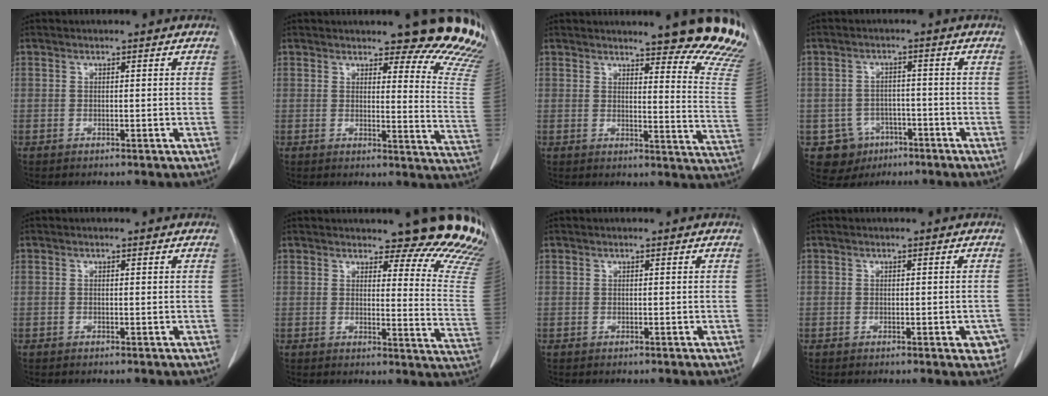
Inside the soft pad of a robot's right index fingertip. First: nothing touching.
{"total": 14.3, "force": [13.2, 1.9, 5.1], "torque": [-0.030, -0.109, 0.115]}
{"total": 15.3, "force": [13.6, 1.1, 6.9], "torque": [-0.065, -0.102, 0.134]}
{"total": 6.2, "force": [-2.8, 5.5, 0.7], "torque": [-0.012, 0.011, -0.035]}
{"total": 0.0}
{"total": 15.7, "force": [14.9, 2.4, 4.3], "torque": [-0.019, -0.117, 0.135]}
{"total": 0.0}
{"total": 3.0, "force": [-1.2, 1.7, 2.2], "torque": [-0.013, 0.006, -0.012]}